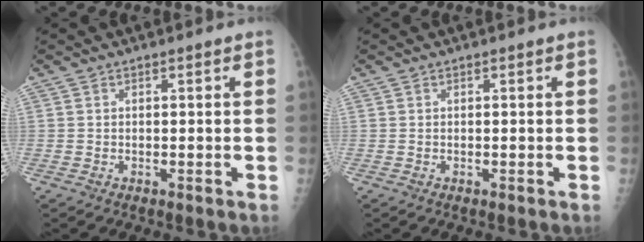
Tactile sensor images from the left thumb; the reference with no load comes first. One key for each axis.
{"total": 0.0}